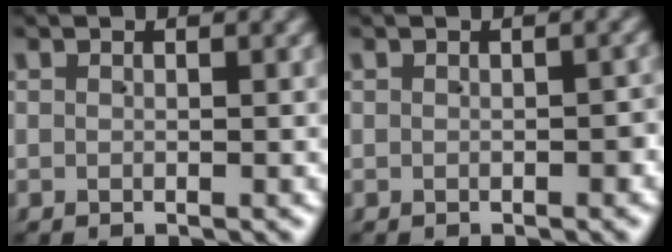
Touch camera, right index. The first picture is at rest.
{"total": 1.1, "force": [-0.5, 0.7, 0.8], "torque": [-0.008, -0.002, -0.006]}